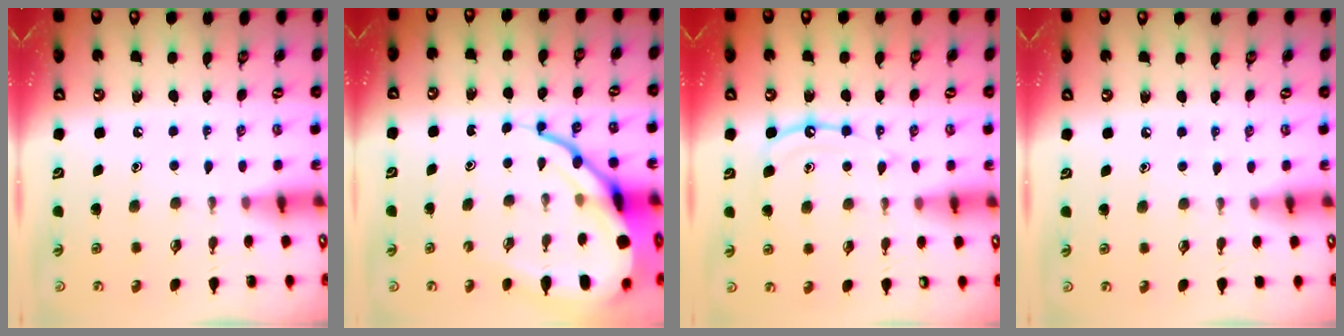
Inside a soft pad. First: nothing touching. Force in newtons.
{"total": 16.3, "press": 16.2, "slide": 1.5}
{"total": 11.2, "press": 11.2, "slide": 1.0}
{"total": 2.9, "press": 2.9, "slide": 0.5}